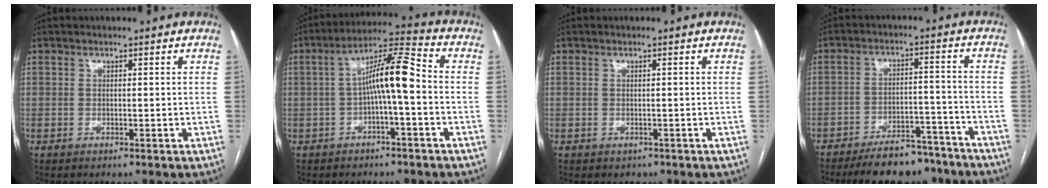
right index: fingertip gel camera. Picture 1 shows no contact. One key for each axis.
{"total": 8.9, "fx": -0.8, "fy": 1.0, "fz": 8.8, "tx": -0.152, "ty": 0.032, "tz": -0.018}
{"total": 0.9, "fx": -0.4, "fy": 0.7, "fz": 0.4, "tx": -0.003, "ty": 0.001, "tz": 0.001}
{"total": 13.2, "fx": -11.5, "fy": 4.2, "fz": 4.9, "tx": -0.057, "ty": 0.019, "tz": -0.165}